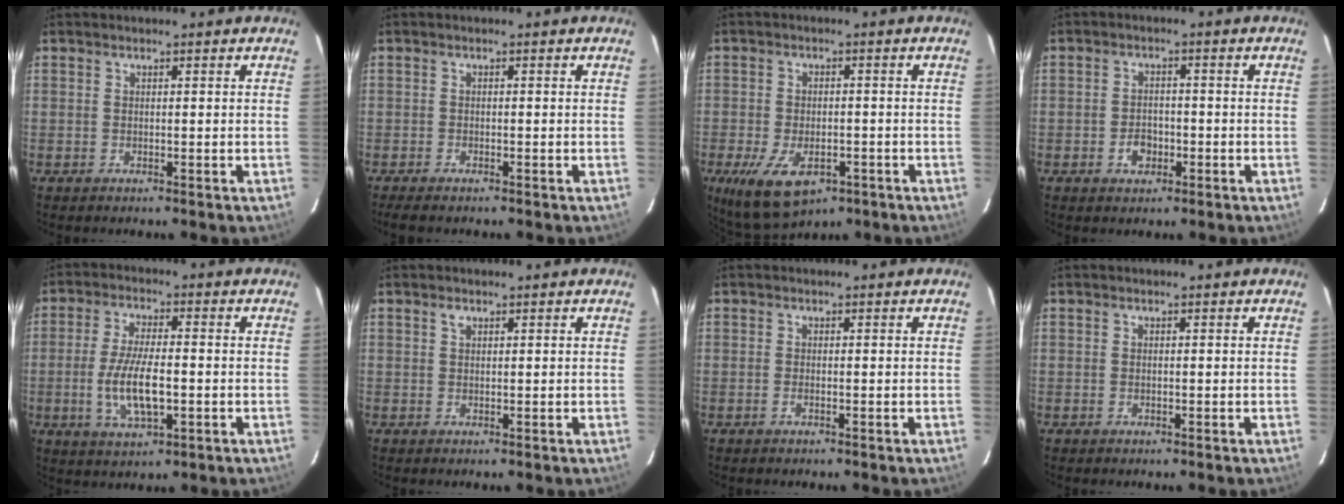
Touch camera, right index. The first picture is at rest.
{"total": 3.0, "force": [-2.6, 0.6, 1.5], "torque": [-0.036, -0.014, -0.045]}
{"total": 11.2, "force": [-5.7, 5.9, 7.6], "torque": [-0.166, -0.030, -0.087]}
{"total": 3.8, "force": [-1.6, 2.8, 2.1], "torque": [-0.038, 0.007, -0.022]}
{"total": 9.9, "force": [-2.0, 3.4, 9.1], "torque": [-0.183, -0.009, -0.034]}
{"total": 0.9, "force": [0.6, 0.6, 0.4], "torque": [-0.008, 0.003, 0.010]}
{"total": 0.8, "force": [-0.4, 0.2, 0.7], "torque": [-0.014, 0.000, -0.008]}
{"total": 0.0}